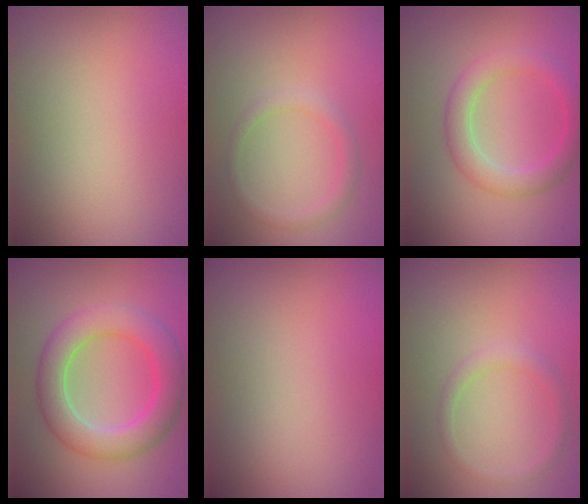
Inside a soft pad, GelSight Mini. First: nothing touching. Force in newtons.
{"total": 1.5, "press": 1.5, "slide": 0.1}
{"total": 3.5, "press": 3.5, "slide": 0.0}
{"total": 5.9, "press": 5.9, "slide": 0.4}
{"total": 0.0}
{"total": 1.4, "press": 1.4, "slide": 0.1}